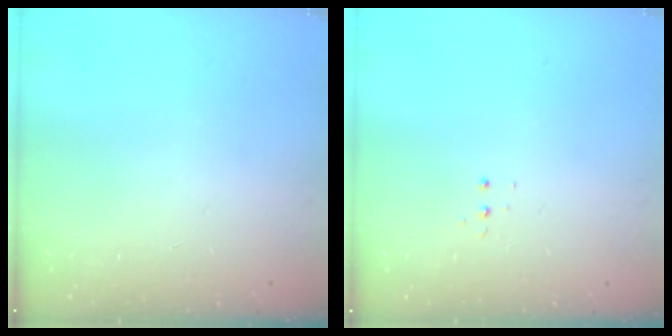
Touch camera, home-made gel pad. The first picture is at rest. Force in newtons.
{"total": 3.3, "press": 3.2, "slide": 0.6}